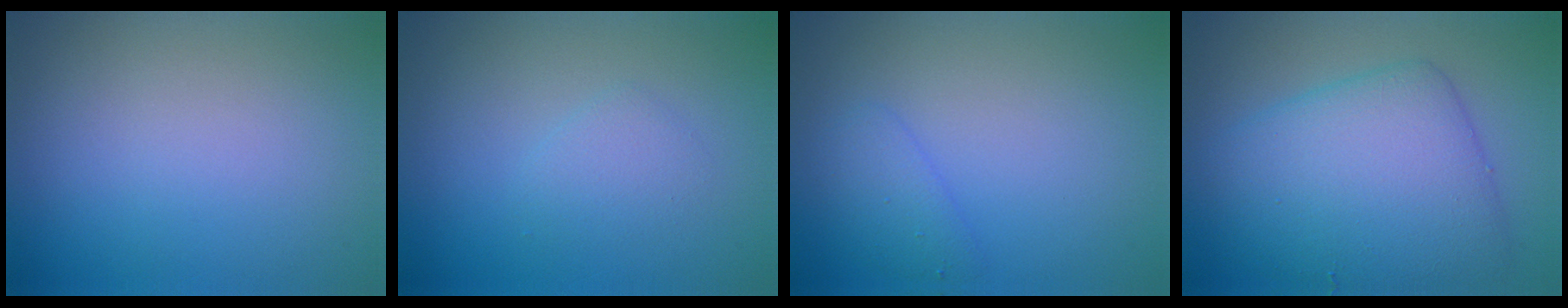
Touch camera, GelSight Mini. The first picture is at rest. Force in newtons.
{"total": 1.4, "press": 1.4, "slide": 0.1}
{"total": 1.7, "press": 1.7, "slide": 0.1}
{"total": 8.2, "press": 8.2, "slide": 0.0}